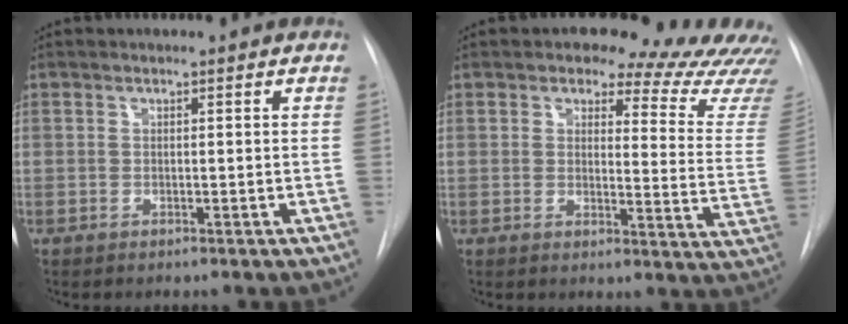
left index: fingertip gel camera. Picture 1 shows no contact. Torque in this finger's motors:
{"motor_torque": [1.02, -1.12, 0.37, 0.01]}